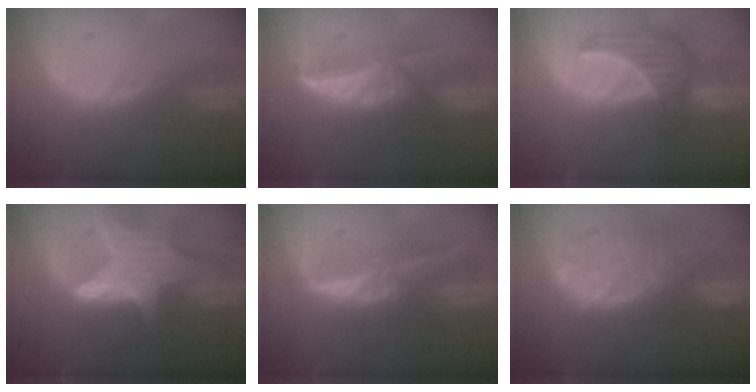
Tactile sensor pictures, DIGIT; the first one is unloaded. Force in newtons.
{"total": 6.0, "press": 5.6, "slide": 2.2}
{"total": 7.1, "press": 6.6, "slide": 2.6}
{"total": 9.4, "press": 9.4, "slide": 0.8}
{"total": 6.1, "press": 5.7, "slide": 2.1}
{"total": 11.4, "press": 9.6, "slide": 6.1}